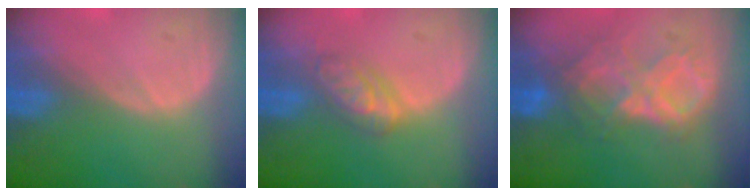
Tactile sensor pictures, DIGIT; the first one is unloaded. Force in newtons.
{"total": 4.7, "press": 4.4, "slide": 1.4}
{"total": 8.5, "press": 7.5, "slide": 3.9}